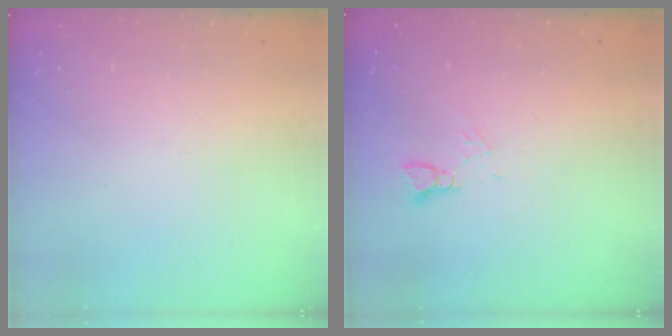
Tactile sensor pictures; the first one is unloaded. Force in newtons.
{"total": 2.5, "press": 2.5, "slide": 0.3}